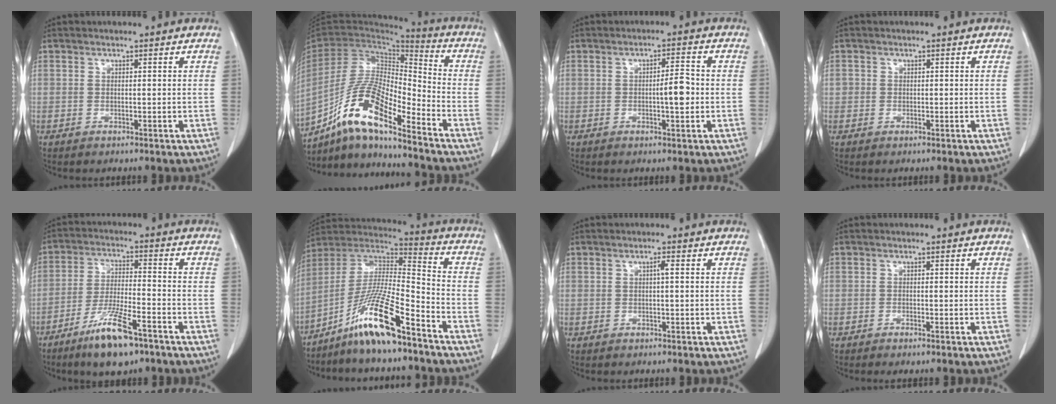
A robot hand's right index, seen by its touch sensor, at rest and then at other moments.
{"total": 14.9, "force": [-10.2, 2.7, 10.5], "torque": [-0.205, 0.004, -0.187]}
{"total": 4.0, "force": [-0.5, 0.7, 3.9], "torque": [-0.060, 0.003, -0.007]}
{"total": 1.0, "force": [0.0, 1.0, 0.1], "torque": [0.008, 0.004, -0.002]}
{"total": 10.5, "force": [-6.9, 1.7, 7.7], "torque": [-0.149, -0.020, -0.123]}
{"total": 14.3, "force": [-9.7, 0.9, 10.5], "torque": [-0.206, 0.002, -0.180]}
{"total": 0.9, "force": [0.1, 0.1, 0.9], "torque": [-0.018, 0.002, 0.001]}
{"total": 0.9, "force": [-0.8, 0.1, 0.6], "torque": [-0.012, -0.004, -0.010]}